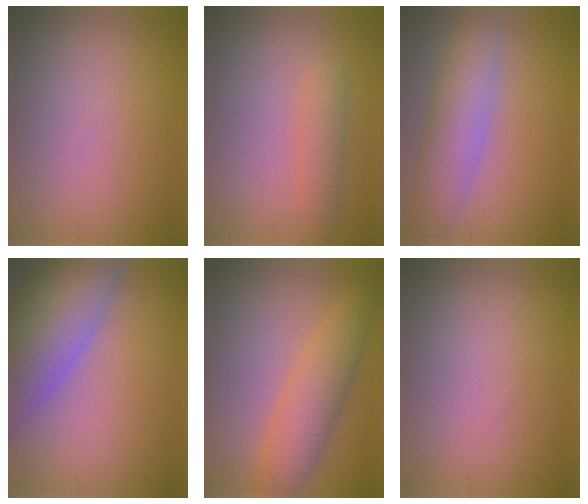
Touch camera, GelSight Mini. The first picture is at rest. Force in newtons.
{"total": 2.2, "press": 2.2, "slide": 0.1}
{"total": 5.5, "press": 5.5, "slide": 0.3}
{"total": 10.3, "press": 10.3, "slide": 1.0}
{"total": 4.8, "press": 4.8, "slide": 0.1}
{"total": 0.0}